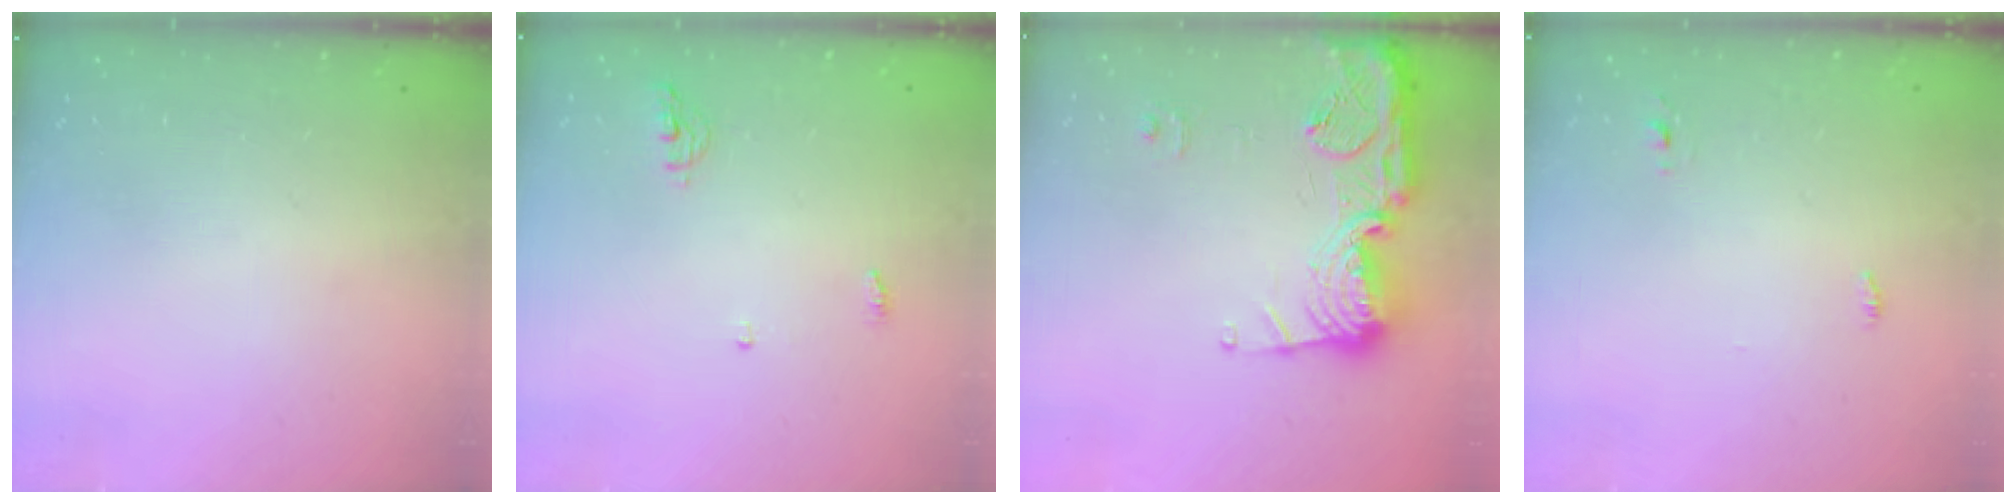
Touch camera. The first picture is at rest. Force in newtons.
{"total": 7.2, "press": 4.7, "slide": 5.5}
{"total": 17.8, "press": 17.7, "slide": 1.5}
{"total": 2.8, "press": 2.6, "slide": 0.9}